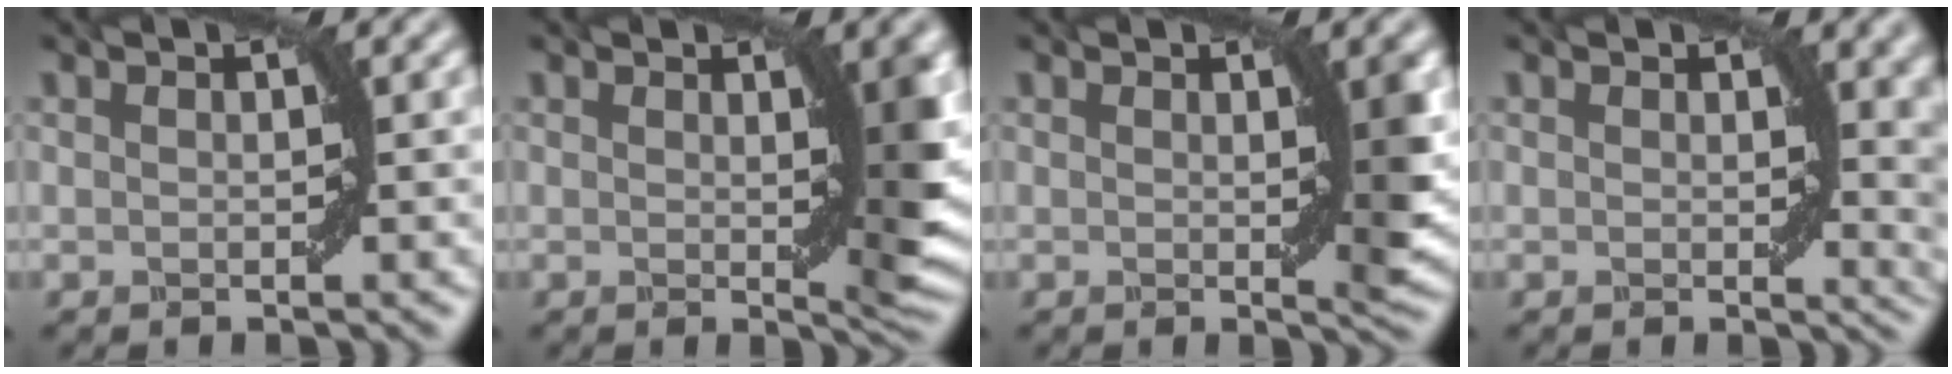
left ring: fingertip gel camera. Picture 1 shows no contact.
{"total": 4.4, "force": [0.7, 0.8, 4.3], "torque": [-0.049, -0.009, 0.014]}
{"total": 2.9, "force": [0.5, 0.4, 2.8], "torque": [-0.032, -0.007, 0.009]}
{"total": 5.1, "force": [1.3, 2.4, 4.3], "torque": [-0.038, -0.010, 0.025]}